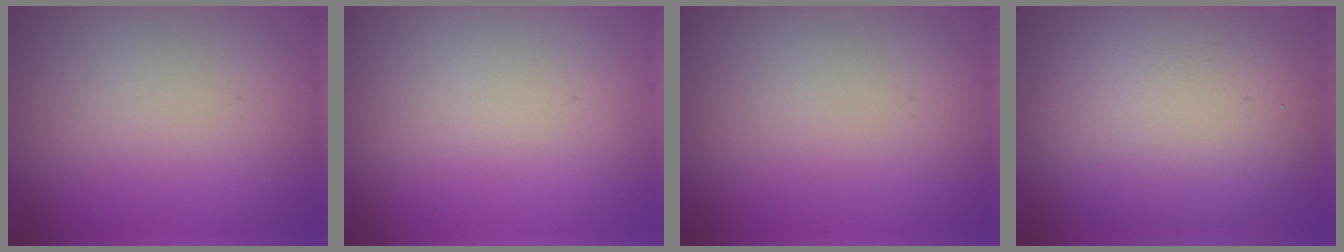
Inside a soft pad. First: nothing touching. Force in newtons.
{"total": 0.0}
{"total": 0.0}
{"total": 10.1, "press": 10.1, "slide": 0.9}